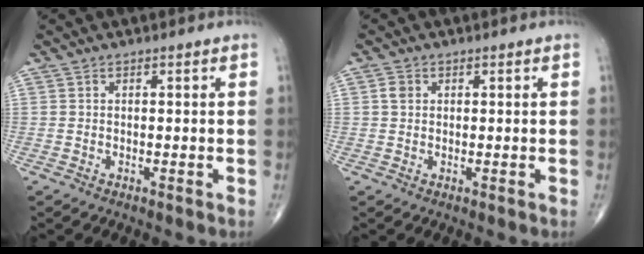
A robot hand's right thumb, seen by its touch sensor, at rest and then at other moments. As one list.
[{"total": 1.8, "force": [0.5, 1.5, 0.9], "torque": [-0.014, 0.002, 0.007]}]